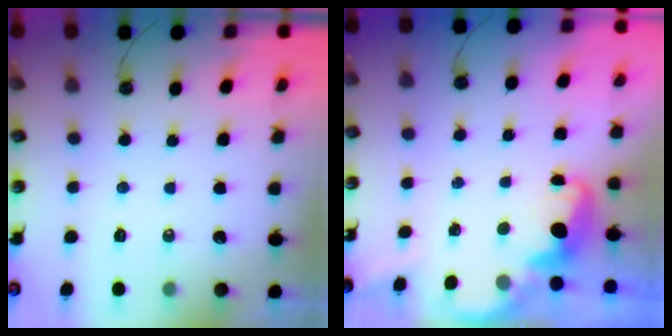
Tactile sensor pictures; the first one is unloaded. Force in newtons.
{"total": 2.8, "press": 2.7, "slide": 0.6}